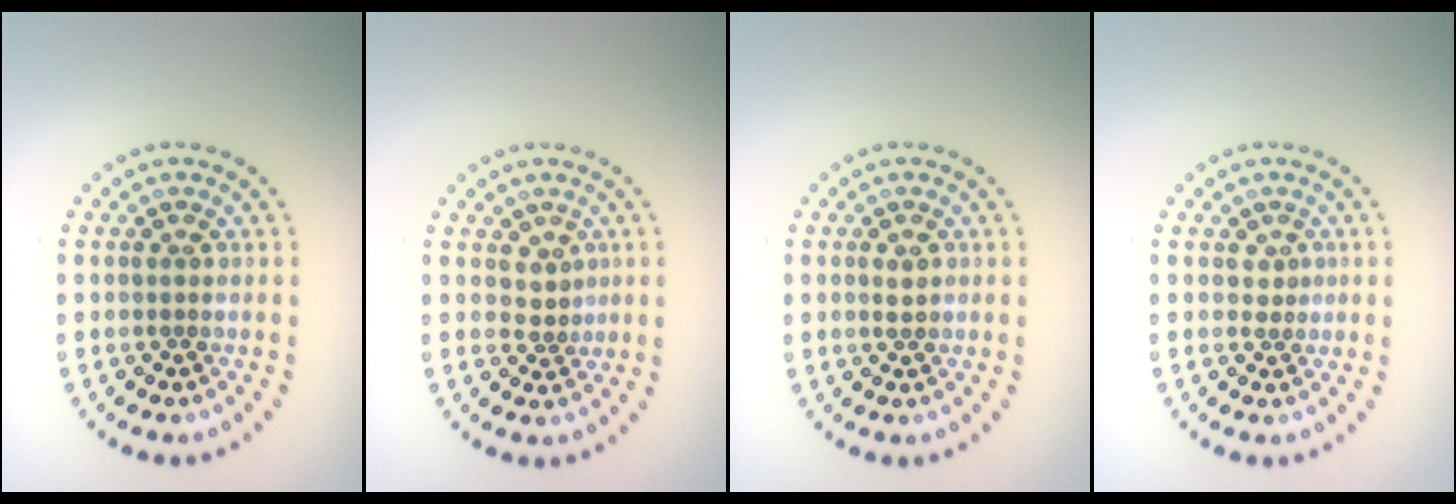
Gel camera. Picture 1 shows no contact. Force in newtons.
{"total": 1.6, "press": 1.2, "slide": 1.1}
{"total": 1.1, "press": 1.1, "slide": 0.1}
{"total": 0.9, "press": 0.8, "slide": 0.4}